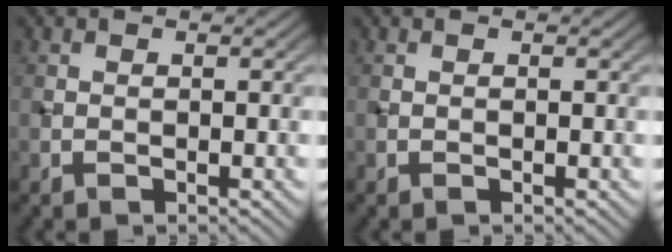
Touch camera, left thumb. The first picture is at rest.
{"total": 0.0}